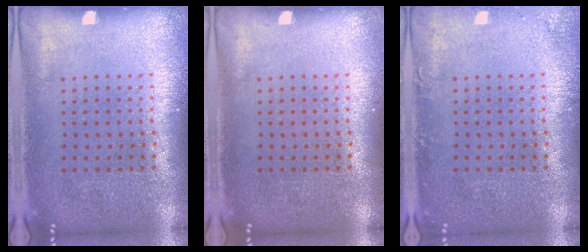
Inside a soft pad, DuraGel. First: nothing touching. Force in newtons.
{"total": 0.0}
{"total": 1.1, "press": 1.1, "slide": 0.1}